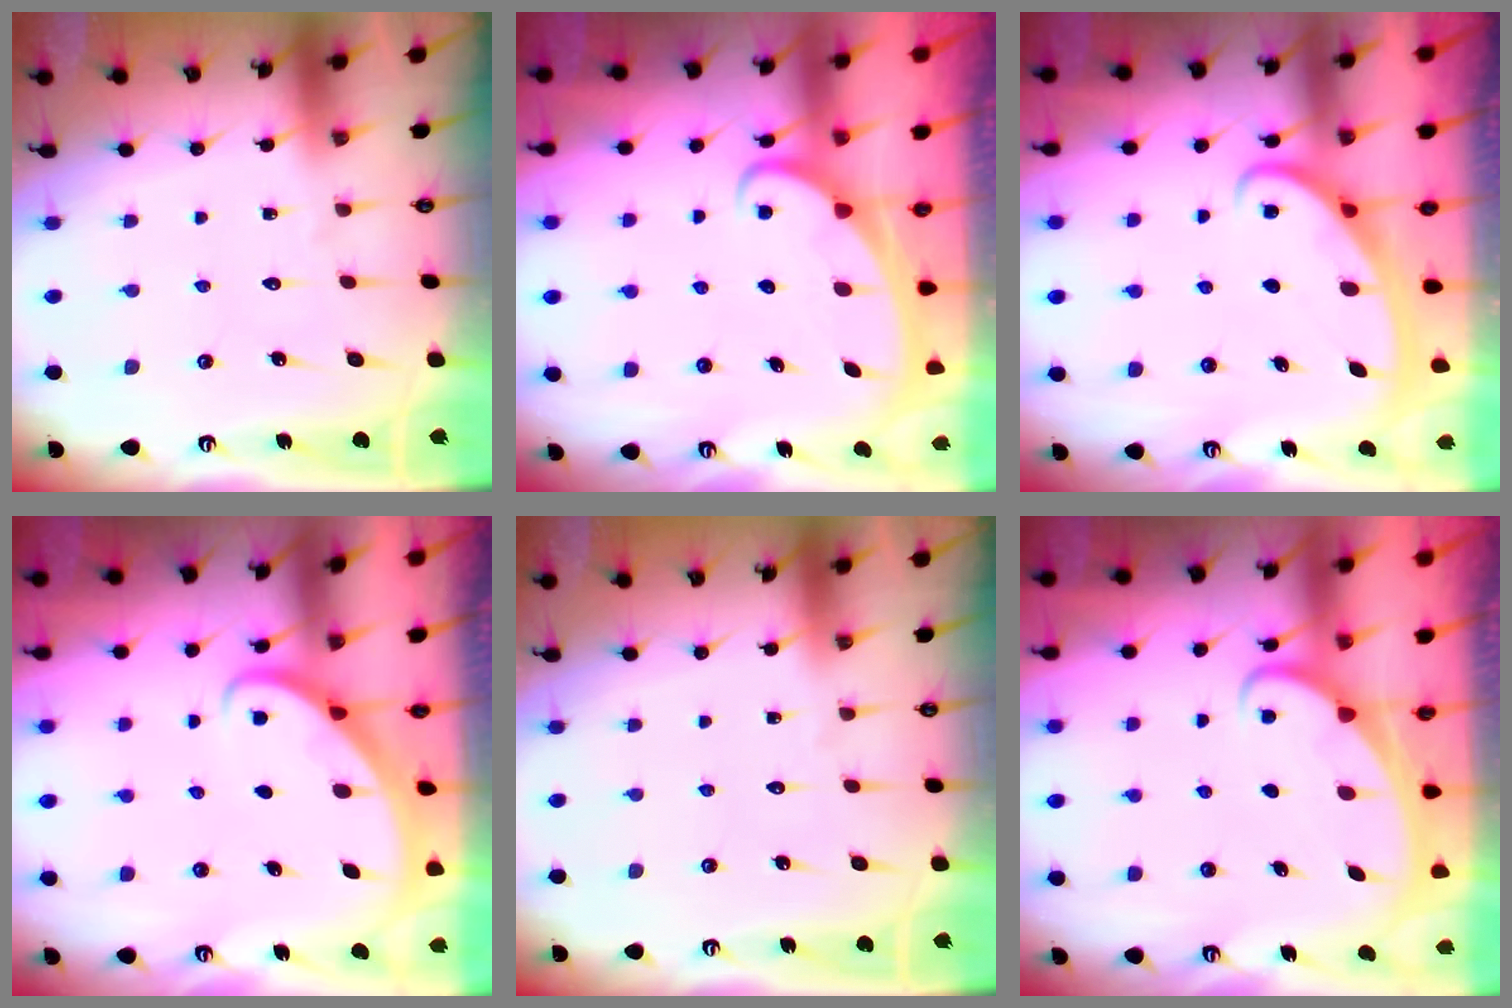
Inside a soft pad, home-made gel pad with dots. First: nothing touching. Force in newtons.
{"total": 2.4, "press": 2.3, "slide": 0.3}
{"total": 2.6, "press": 2.6, "slide": 0.4}
{"total": 2.8, "press": 2.8, "slide": 0.2}
{"total": 0.0}
{"total": 2.3, "press": 2.3, "slide": 0.4}